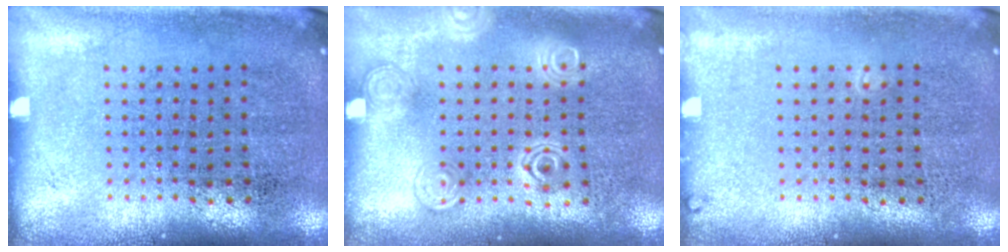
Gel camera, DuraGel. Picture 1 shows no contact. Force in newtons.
{"total": 1.2, "press": 1.2, "slide": 0.0}
{"total": 0.7, "press": 0.7, "slide": 0.2}